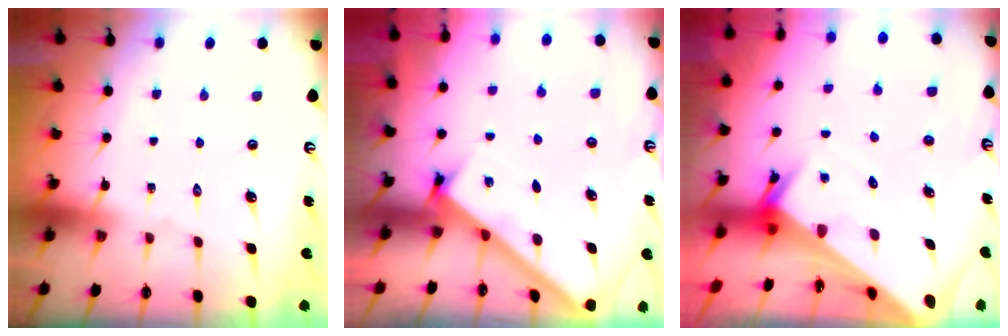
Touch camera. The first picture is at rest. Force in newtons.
{"total": 2.6, "press": 2.6, "slide": 0.3}
{"total": 4.9, "press": 4.9, "slide": 0.4}